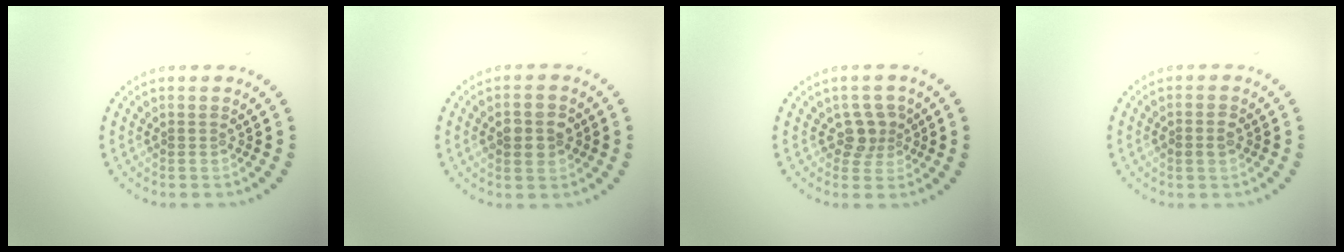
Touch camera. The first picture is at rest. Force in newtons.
{"total": 2.9, "press": 2.9, "slide": 0.1}
{"total": 2.3, "press": 1.9, "slide": 1.4}
{"total": 1.5, "press": 1.5, "slide": 0.2}